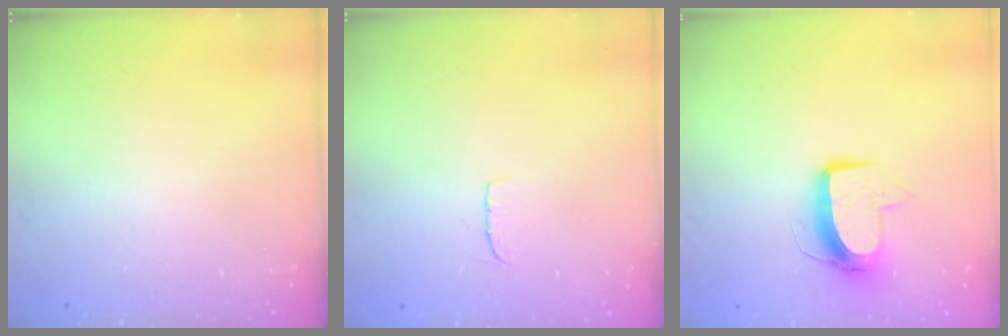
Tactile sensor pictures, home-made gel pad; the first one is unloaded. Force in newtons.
{"total": 4.4, "press": 4.3, "slide": 0.4}
{"total": 10.5, "press": 10.4, "slide": 0.9}